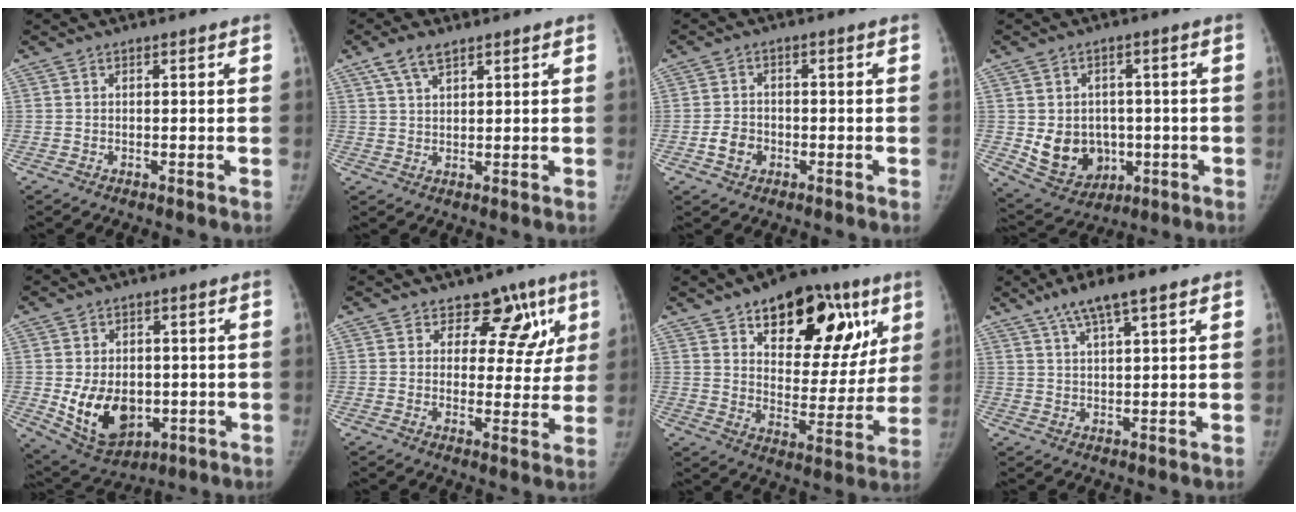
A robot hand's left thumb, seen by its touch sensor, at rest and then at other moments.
{"total": 5.0, "force": [3.2, 2.2, 3.1], "torque": [-0.054, -0.004, 0.065]}
{"total": 4.2, "force": [-1.5, 3.4, 1.9], "torque": [-0.024, 0.012, -0.026]}
{"total": 11.2, "force": [-1.4, 9.3, 6.0], "torque": [-0.062, 0.002, 0.002]}
{"total": 12.4, "force": [-1.8, 8.8, 8.6], "torque": [-0.112, -0.006, -0.005]}
{"total": 9.2, "force": [5.2, 6.7, 3.4], "torque": [0.015, -0.017, 0.058]}
{"total": 22.9, "force": [11.5, 12.4, 15.4], "torque": [-0.158, -0.030, 0.169]}
{"total": 7.0, "force": [4.5, 1.3, 5.2], "torque": [-0.100, -0.006, 0.084]}